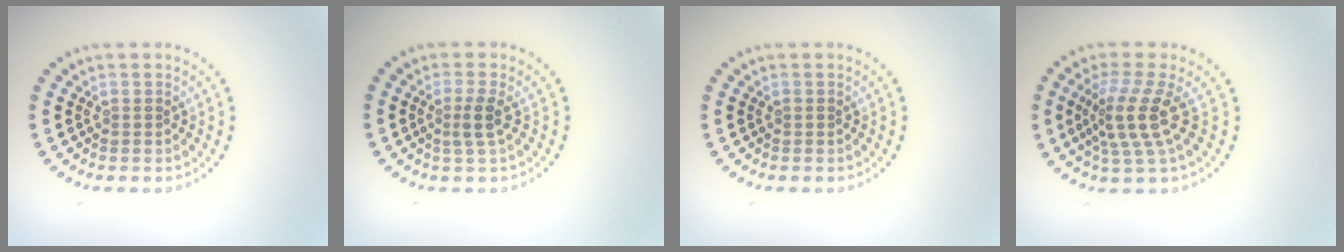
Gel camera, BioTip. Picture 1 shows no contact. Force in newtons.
{"total": 1.7, "press": 1.3, "slide": 1.1}
{"total": 0.0}
{"total": 4.0, "press": 3.1, "slide": 2.6}